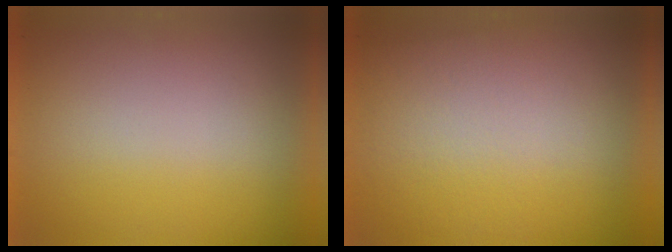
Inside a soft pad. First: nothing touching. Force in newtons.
{"total": 2.6}